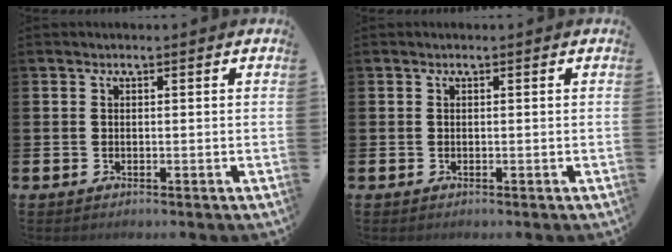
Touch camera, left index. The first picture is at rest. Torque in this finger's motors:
{"motor_torque": [-0.01, 0.02, 0.00, 0.00]}